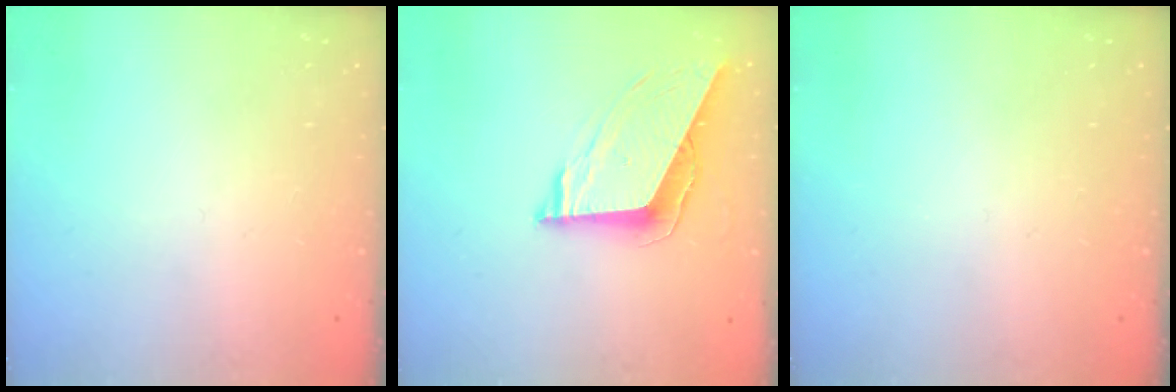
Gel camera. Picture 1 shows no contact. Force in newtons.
{"total": 8.9, "press": 8.9, "slide": 1.2}
{"total": 0.0}